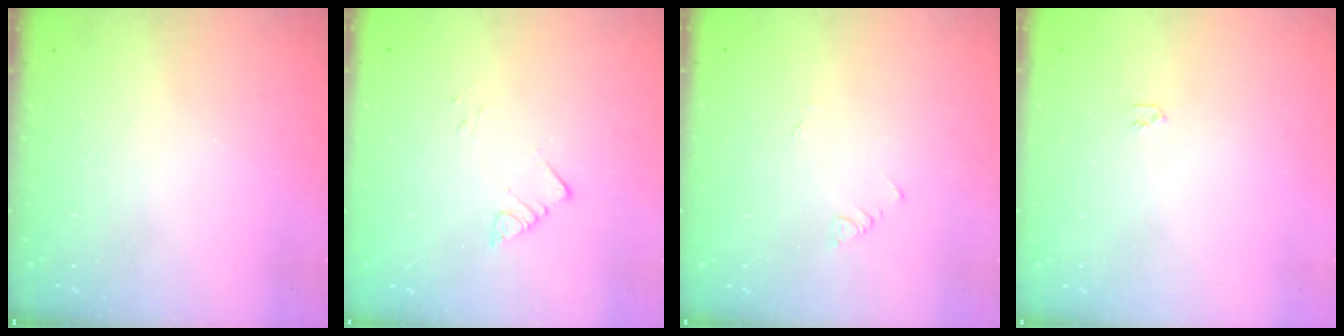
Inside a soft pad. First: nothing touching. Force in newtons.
{"total": 2.8, "press": 2.8, "slide": 0.2}
{"total": 1.9, "press": 1.9, "slide": 0.4}
{"total": 2.0, "press": 2.0, "slide": 0.3}